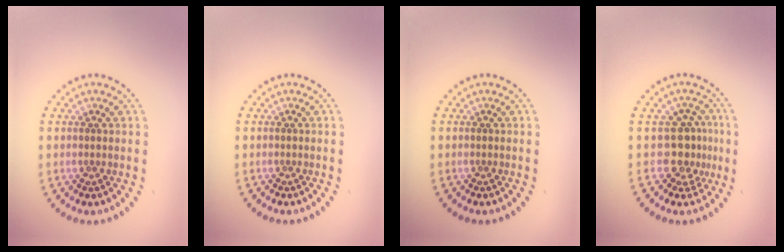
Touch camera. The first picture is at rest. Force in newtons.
{"total": 0.0}
{"total": 0.0}
{"total": 2.9, "press": 2.3, "slide": 1.9}